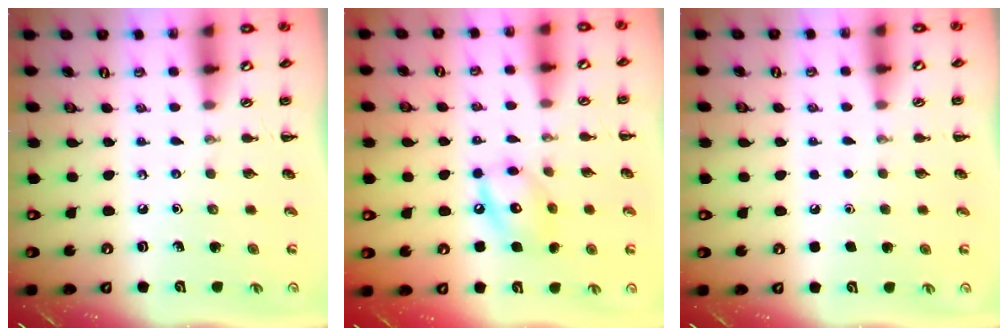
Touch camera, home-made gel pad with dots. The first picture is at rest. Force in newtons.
{"total": 10.8, "press": 10.8, "slide": 0.7}
{"total": 1.6, "press": 1.6, "slide": 0.1}